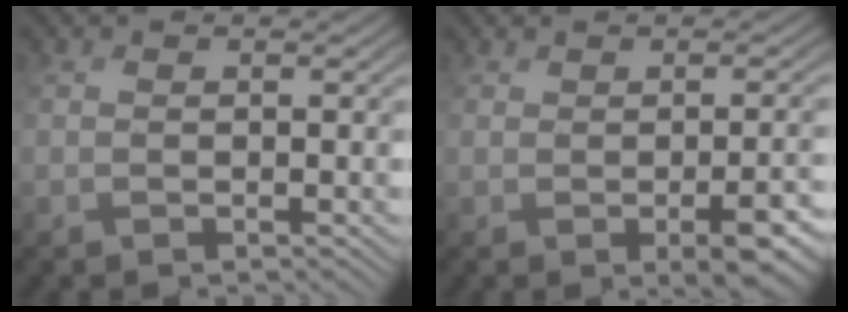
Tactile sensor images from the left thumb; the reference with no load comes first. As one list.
[{"total": 4.1, "force": [-1.3, 1.3, 3.6], "torque": [-0.041, -0.003, -0.005]}]